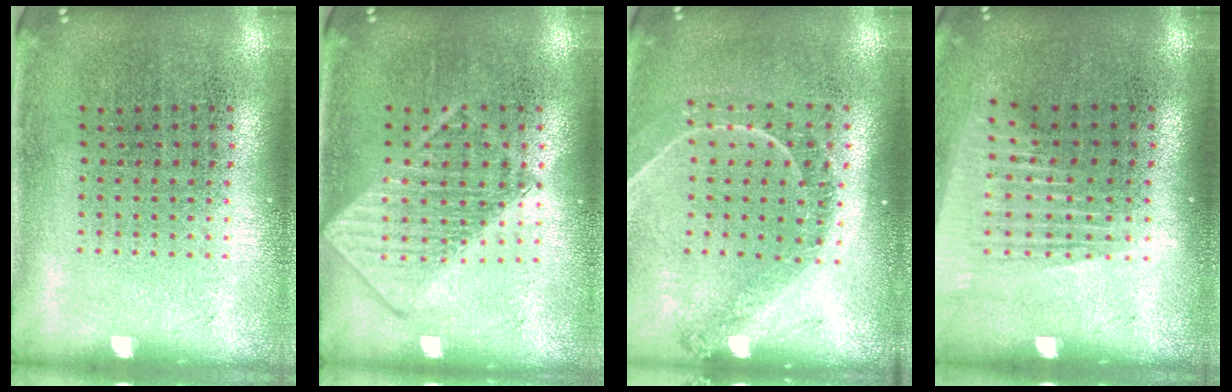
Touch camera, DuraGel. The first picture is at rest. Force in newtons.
{"total": 2.8, "press": 2.8, "slide": 0.3}
{"total": 1.2, "press": 1.2, "slide": 0.2}
{"total": 1.5, "press": 1.3, "slide": 0.8}